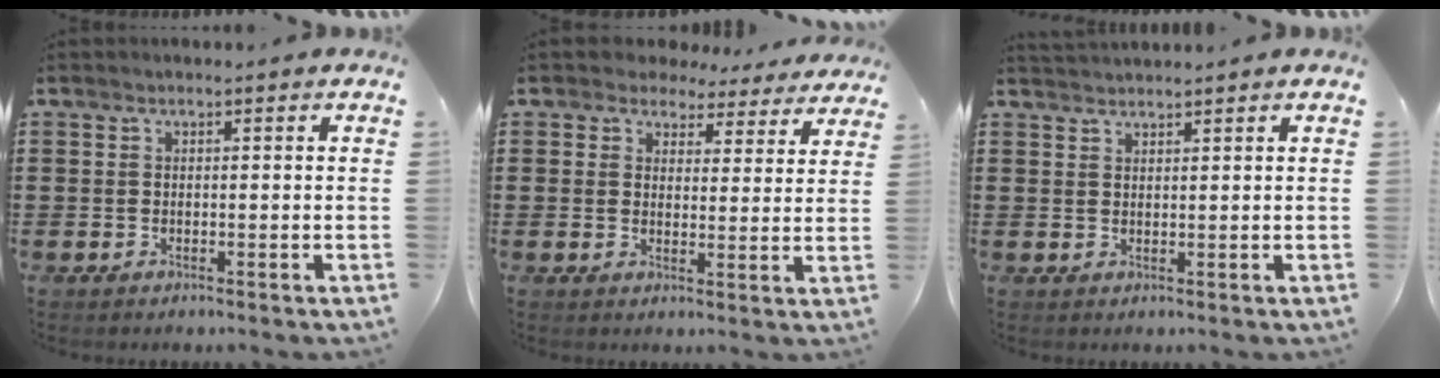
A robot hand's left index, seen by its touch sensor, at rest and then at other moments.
{"total": 3.8, "force": [3.5, 1.3, 0.5], "torque": [-0.028, -0.012, 0.061]}
{"total": 1.5, "force": [1.5, -0.2, 0.1], "torque": [-0.004, 0.001, 0.029]}